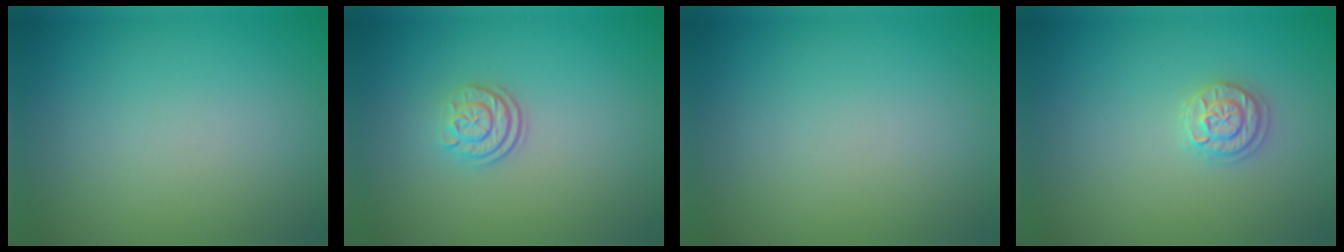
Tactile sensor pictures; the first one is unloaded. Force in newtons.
{"total": 2.3, "press": 1.7, "slide": 1.6}
{"total": 0.0}
{"total": 1.8, "press": 1.8, "slide": 0.1}